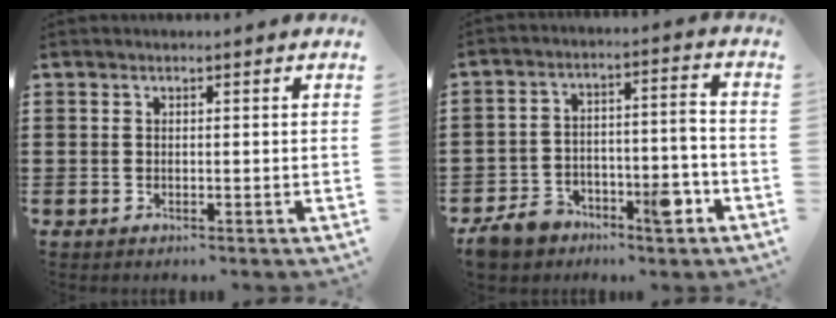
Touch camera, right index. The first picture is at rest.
{"total": 10.3, "force": [-6.3, 4.3, 6.9], "torque": [-0.116, 0.031, -0.110]}